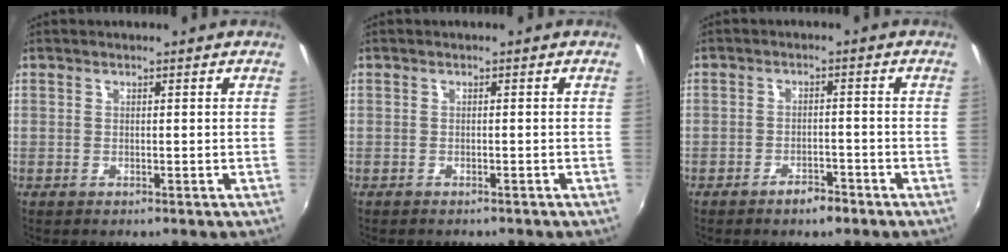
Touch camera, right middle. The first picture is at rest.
{"total": 0.8, "force": [-0.8, 0.1, 0.2], "torque": [-0.007, -0.004, -0.012]}
{"total": 2.9, "force": [-2.3, 0.9, 1.4], "torque": [-0.031, 0.001, -0.033]}